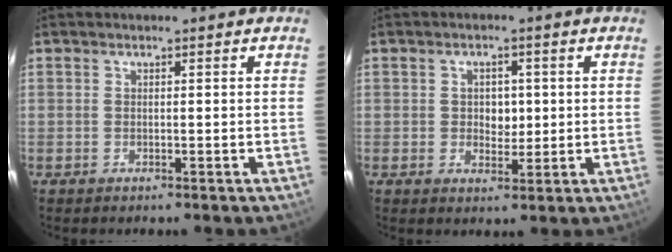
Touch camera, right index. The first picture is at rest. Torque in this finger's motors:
{"motor_torque": [0.02, 0.18, 0.04, 0.01]}